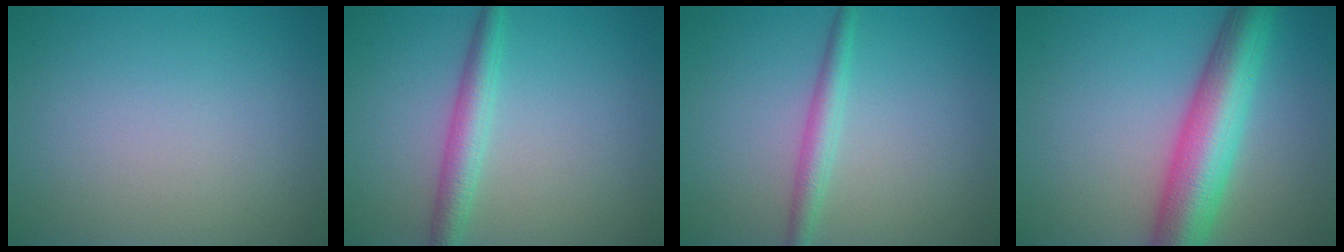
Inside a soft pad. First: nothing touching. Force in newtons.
{"total": 3.0, "press": 3.0, "slide": 0.1}
{"total": 2.2, "press": 2.2, "slide": 0.1}
{"total": 8.5, "press": 8.5, "slide": 0.3}